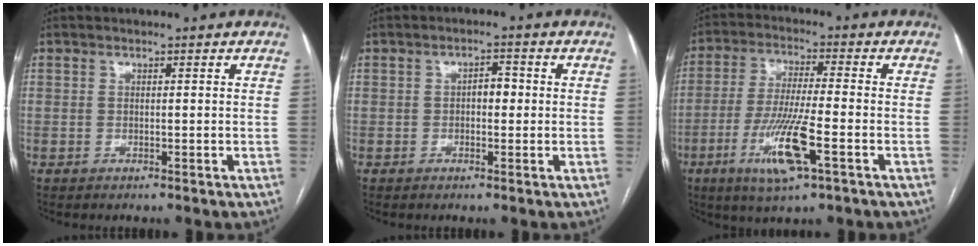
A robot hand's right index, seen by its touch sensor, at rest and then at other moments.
{"total": 2.5, "force": [-0.1, 1.3, 2.2], "torque": [-0.028, 0.012, -0.004]}
{"total": 11.2, "force": [-4.5, 0.8, 10.2], "torque": [-0.204, -0.018, -0.082]}